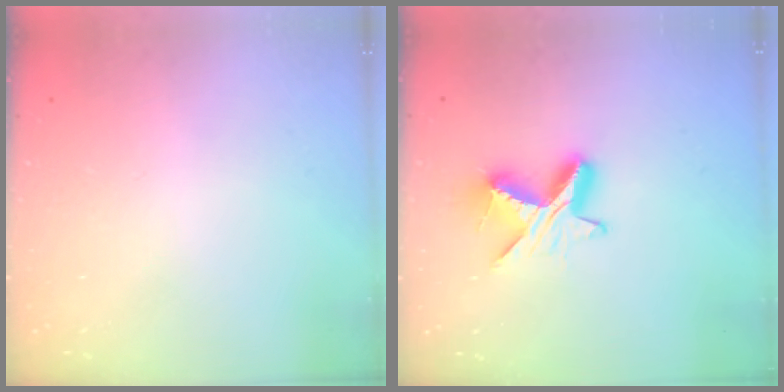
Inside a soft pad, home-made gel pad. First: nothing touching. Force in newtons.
{"total": 9.3, "press": 9.3, "slide": 0.7}